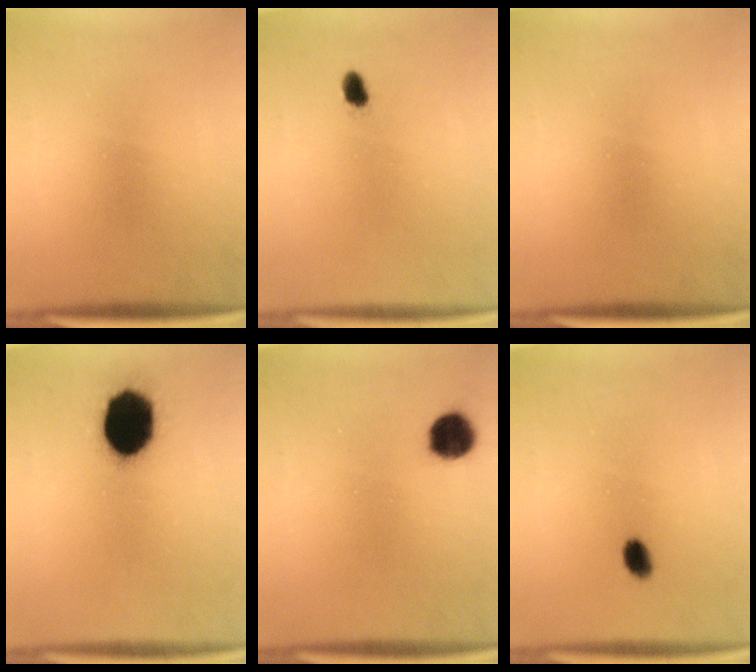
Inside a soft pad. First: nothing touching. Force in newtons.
{"total": 1.8}
{"total": 0.0}
{"total": 16.9}
{"total": 5.5}
{"total": 2.4}